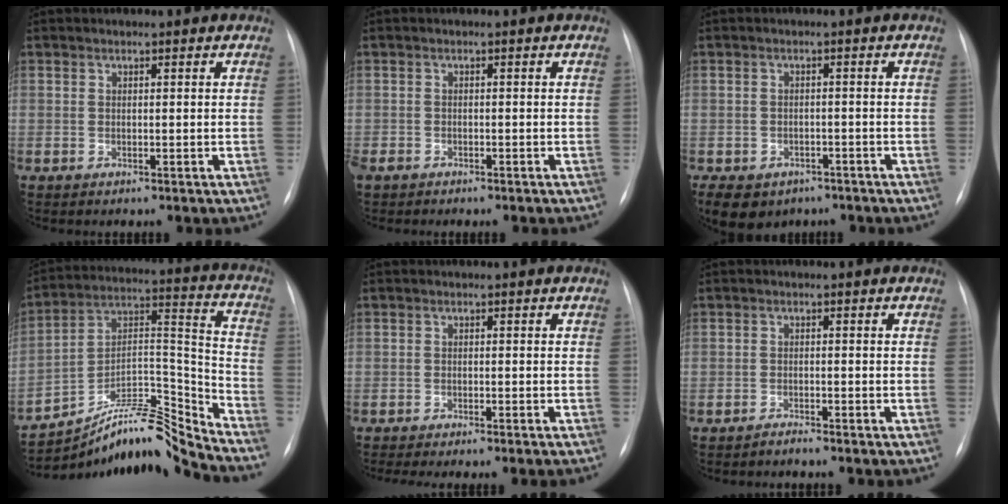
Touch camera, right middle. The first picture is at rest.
{"total": 2.3, "force": [-1.8, 1.2, 0.7], "torque": [-0.011, 0.000, -0.025]}
{"total": 16.7, "force": [-9.0, 12.5, 6.3], "torque": [-0.204, -0.009, -0.107]}
{"total": 13.9, "force": [-13.4, -1.4, 3.2], "torque": [-0.043, 0.069, -0.234]}
{"total": 4.8, "force": [-4.0, -0.8, 2.5], "torque": [-0.024, -0.006, -0.059]}
{"total": 1.0, "force": [-1.0, -0.2, 0.2], "torque": [-0.005, -0.002, -0.017]}